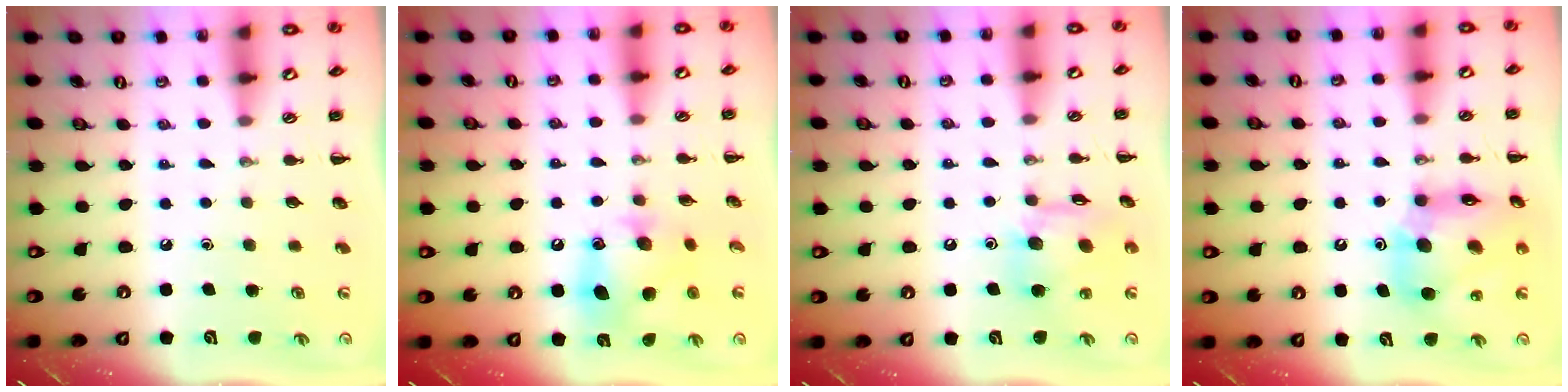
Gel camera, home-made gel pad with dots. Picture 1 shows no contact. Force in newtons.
{"total": 12.1, "press": 12.0, "slide": 1.6}
{"total": 12.8, "press": 12.6, "slide": 2.7}
{"total": 14.9, "press": 14.2, "slide": 4.4}